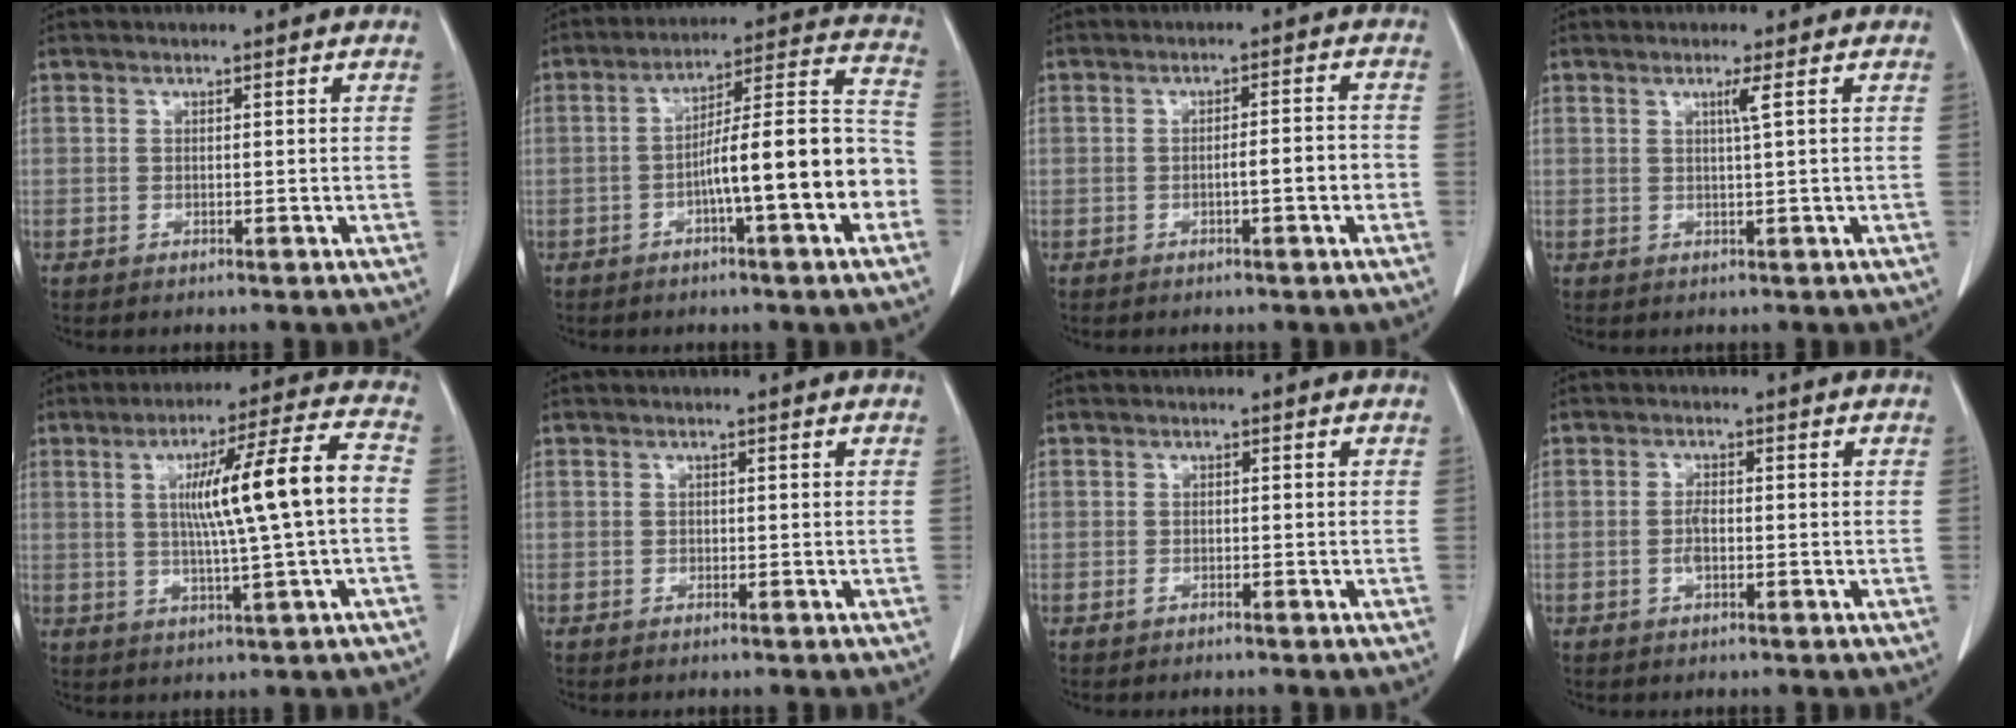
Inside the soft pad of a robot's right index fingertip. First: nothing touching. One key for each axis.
{"total": 14.8, "fx": -4.5, "fy": 1.2, "fz": 14.1, "tx": -0.203, "ty": 0.030, "tz": -0.068}
{"total": 3.6, "fx": -1.2, "fy": 0.3, "fz": 3.4, "tx": -0.050, "ty": 0.007, "tz": -0.018}
{"total": 1.6, "fx": 0.6, "fy": -0.6, "fz": 1.4, "tx": -0.029, "ty": -0.004, "tz": 0.012}
{"total": 12.7, "fx": 0.4, "fy": -0.3, "fz": 12.7, "tx": -0.202, "ty": 0.013, "tz": 0.008}
{"total": 0.0}
{"total": 0.6, "fx": -0.5, "fy": 0.3, "fz": 0.2, "tx": -0.004, "ty": 0.000, "tz": -0.009}
{"total": 2.0, "fx": -0.5, "fy": 0.7, "fz": 1.9, "tx": -0.042, "ty": 0.000, "tz": -0.009}